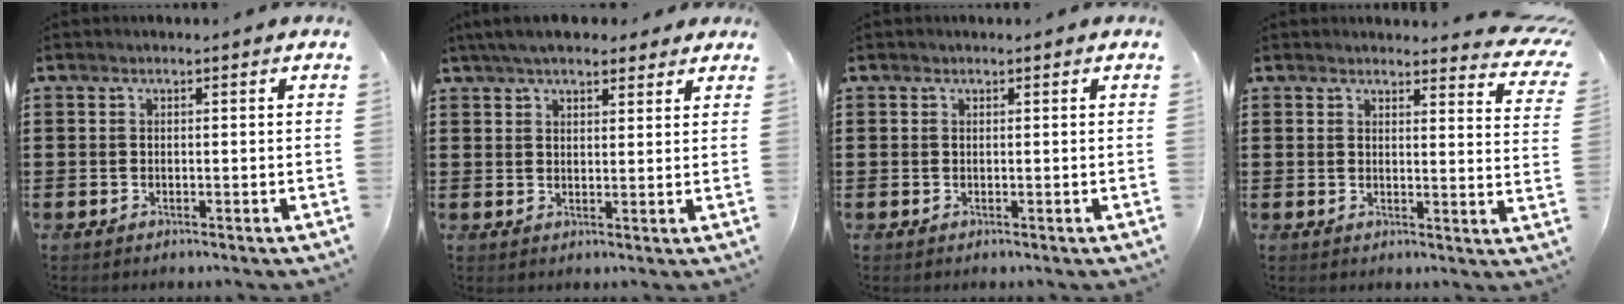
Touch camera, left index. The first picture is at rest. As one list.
[{"total": 5.2, "force": [4.4, 1.5, 2.2], "torque": [-0.056, 0.001, 0.083]}, {"total": 0.0}, {"total": 3.2, "force": [3.1, 0.4, 0.8], "torque": [-0.014, -0.020, 0.053]}]